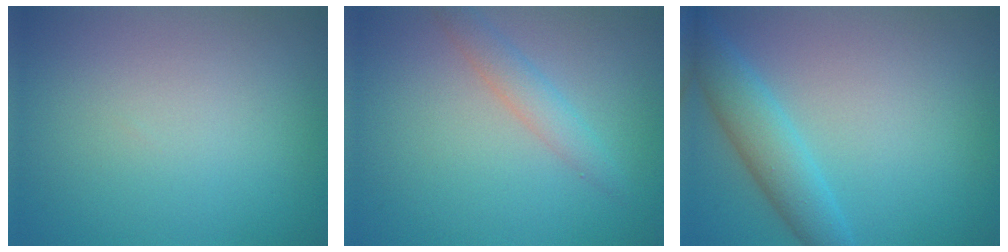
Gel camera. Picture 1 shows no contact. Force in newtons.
{"total": 2.1, "press": 2.1, "slide": 0.0}
{"total": 3.7, "press": 3.7, "slide": 0.0}